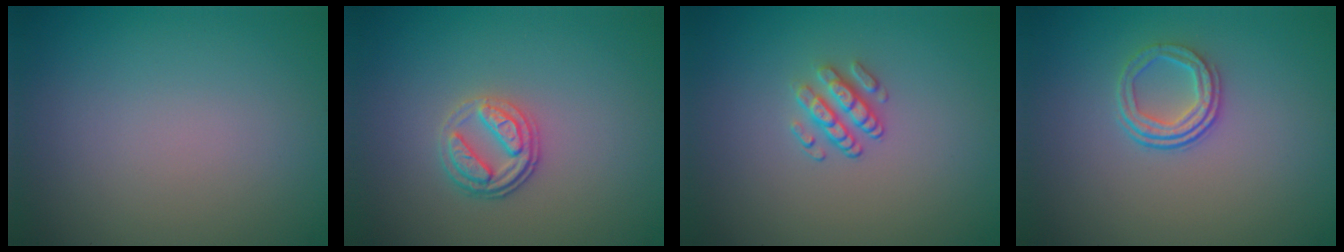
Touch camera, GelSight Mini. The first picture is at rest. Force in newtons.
{"total": 2.8, "press": 2.4, "slide": 1.3}
{"total": 2.0, "press": 1.6, "slide": 1.3}
{"total": 2.4, "press": 1.7, "slide": 1.7}